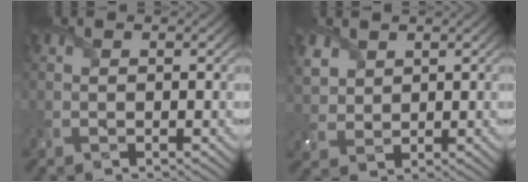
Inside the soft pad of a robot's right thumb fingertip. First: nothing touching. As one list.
[{"total": 3.6, "force": [2.2, 2.6, 1.2], "torque": [-0.047, -0.002, 0.050]}]